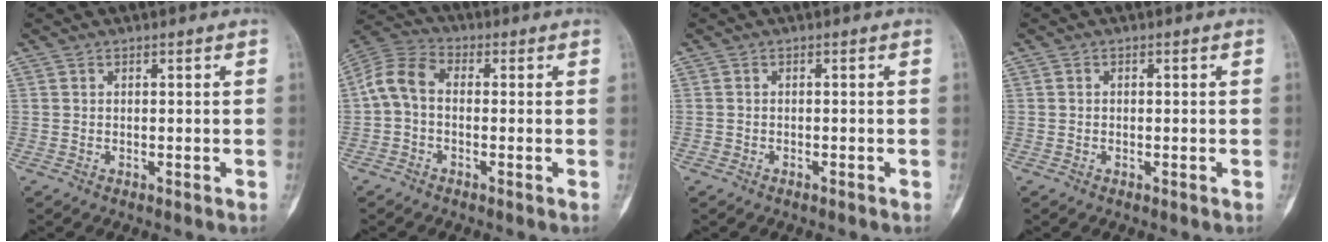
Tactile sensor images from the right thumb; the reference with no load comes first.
{"total": 8.3, "force": [-0.5, 5.9, 5.8], "torque": [-0.111, 0.027, -0.024]}
{"total": 0.8, "force": [-0.6, 0.6, 0.0], "torque": [-0.001, 0.005, -0.014]}
{"total": 0.7, "force": [-0.2, 0.6, 0.0], "torque": [0.008, 0.005, -0.006]}